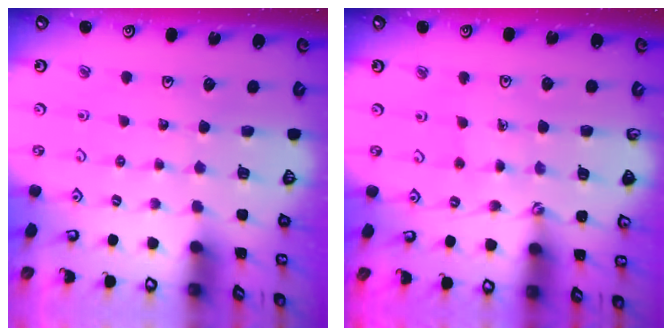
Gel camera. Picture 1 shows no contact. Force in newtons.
{"total": 1.2, "press": 1.2, "slide": 0.2}